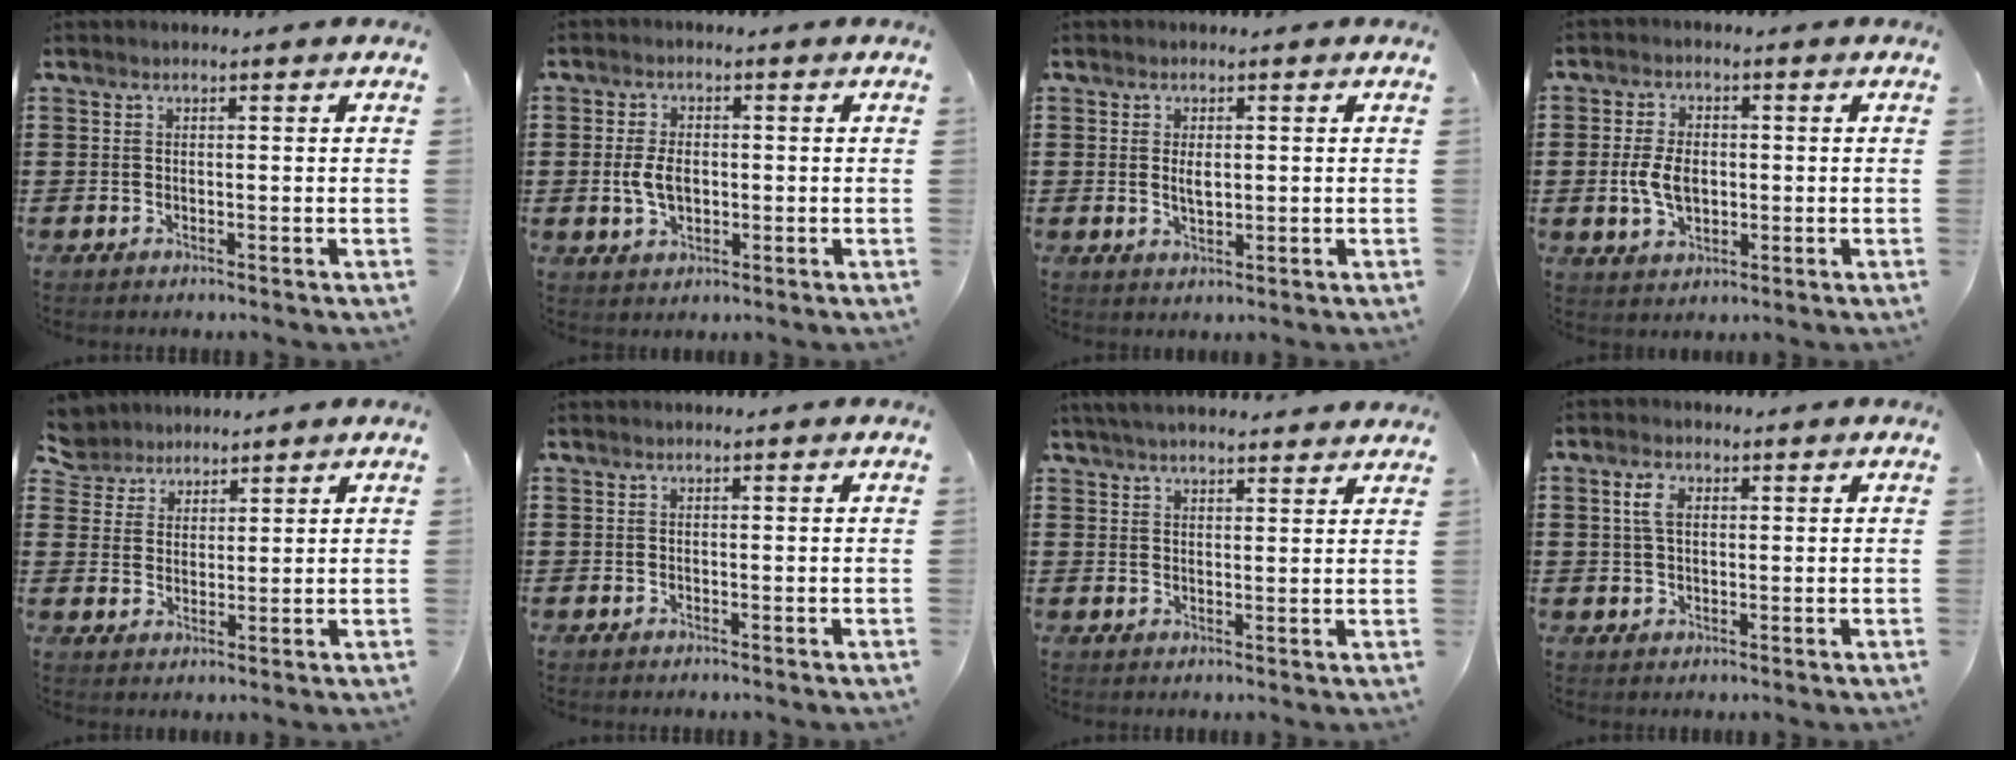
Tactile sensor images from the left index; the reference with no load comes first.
{"total": 4.7, "force": [-0.3, 2.9, 3.7], "torque": [-0.087, 0.003, -0.009]}
{"total": 2.3, "force": [0.2, 1.1, 2.1], "torque": [-0.042, 0.003, 0.002]}
{"total": 5.9, "force": [-0.4, 3.7, 4.6], "torque": [-0.101, -0.002, -0.015]}
{"total": 4.4, "force": [3.8, 2.2, 0.0], "torque": [-0.022, -0.005, 0.071]}
{"total": 0.0}
{"total": 3.6, "force": [3.4, 0.1, 1.2], "torque": [-0.033, -0.005, 0.064]}
{"total": 3.6, "force": [1.1, 2.1, 2.6], "torque": [-0.059, 0.011, 0.019]}